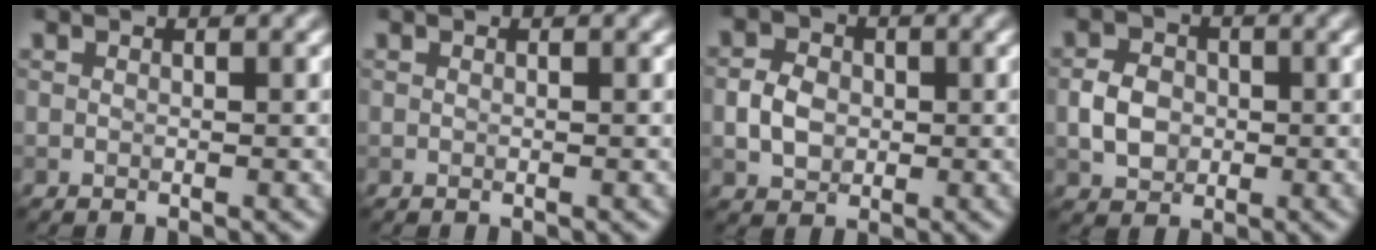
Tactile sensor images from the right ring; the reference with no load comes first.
{"total": 0.0}
{"total": 3.0, "force": [-0.3, 2.4, 1.7], "torque": [-0.035, 0.004, -0.010]}
{"total": 3.1, "force": [-0.4, 2.5, 1.8], "torque": [-0.035, 0.002, -0.012]}